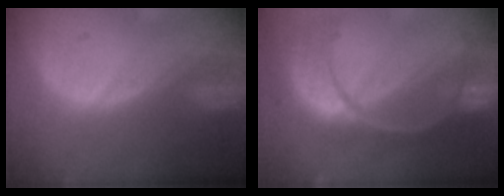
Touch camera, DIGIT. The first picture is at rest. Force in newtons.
{"total": 11.1, "press": 9.3, "slide": 6.1}